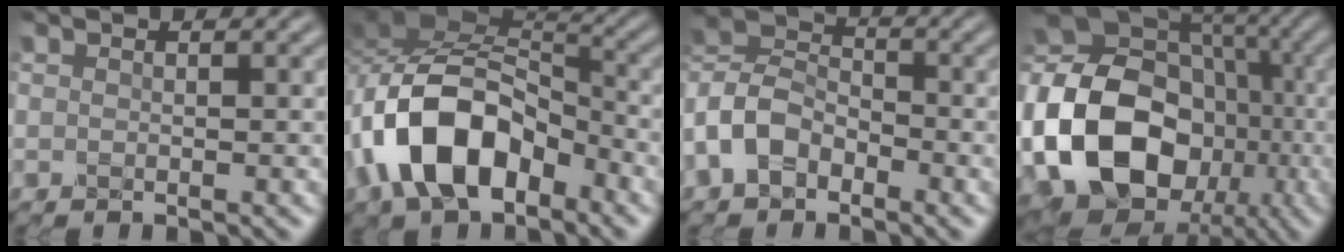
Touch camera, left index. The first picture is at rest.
{"total": 10.1, "force": [-4.6, 5.6, 7.1], "torque": [-0.142, 0.013, -0.086]}
{"total": 5.7, "force": [-2.8, 3.7, 3.3], "torque": [-0.080, 0.012, -0.073]}
{"total": 20.1, "force": [-4.0, 16.0, 11.5], "torque": [-0.220, -0.021, -0.092]}